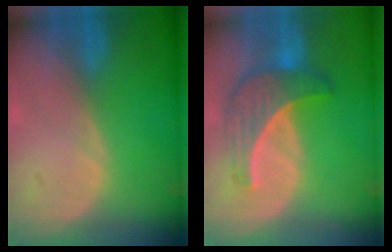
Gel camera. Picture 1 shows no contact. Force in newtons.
{"total": 7.0, "press": 6.9, "slide": 1.4}